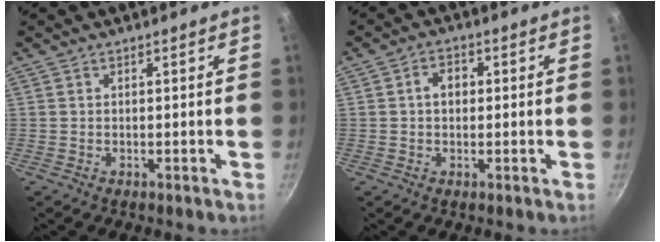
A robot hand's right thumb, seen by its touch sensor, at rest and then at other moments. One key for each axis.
{"total": 3.6, "fx": 0.3, "fy": 2.7, "fz": 2.3, "tx": -0.020, "ty": 0.009, "tz": -0.001}